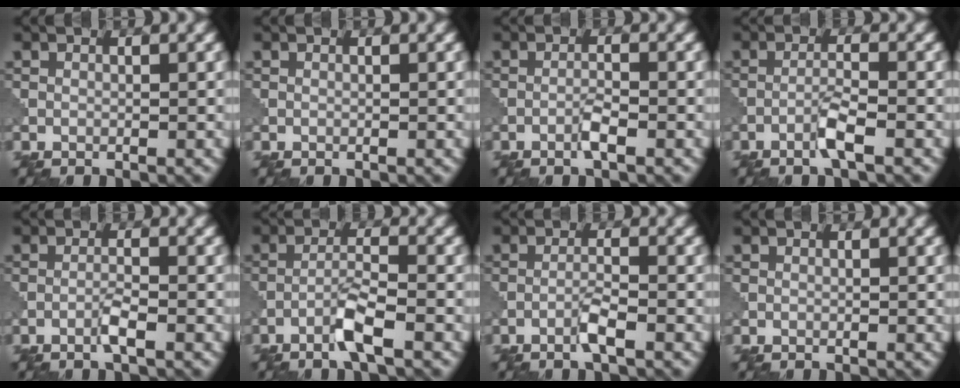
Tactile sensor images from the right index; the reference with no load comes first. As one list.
[{"total": 0.0}, {"total": 1.6, "force": [-0.9, 0.1, 1.3], "torque": [-0.025, 0.004, -0.020]}, {"total": 2.3, "force": [-1.4, 0.0, 1.9], "torque": [-0.037, 0.007, -0.031]}, {"total": 1.6, "force": [-0.9, 0.0, 1.3], "torque": [-0.026, 0.005, -0.020]}, {"total": 3.1, "force": [-1.9, 0.1, 2.4], "torque": [-0.049, 0.008, -0.042]}, {"total": 1.9, "force": [-1.1, 0.0, 1.5], "torque": [-0.029, 0.007, -0.026]}, {"total": 0.0}]